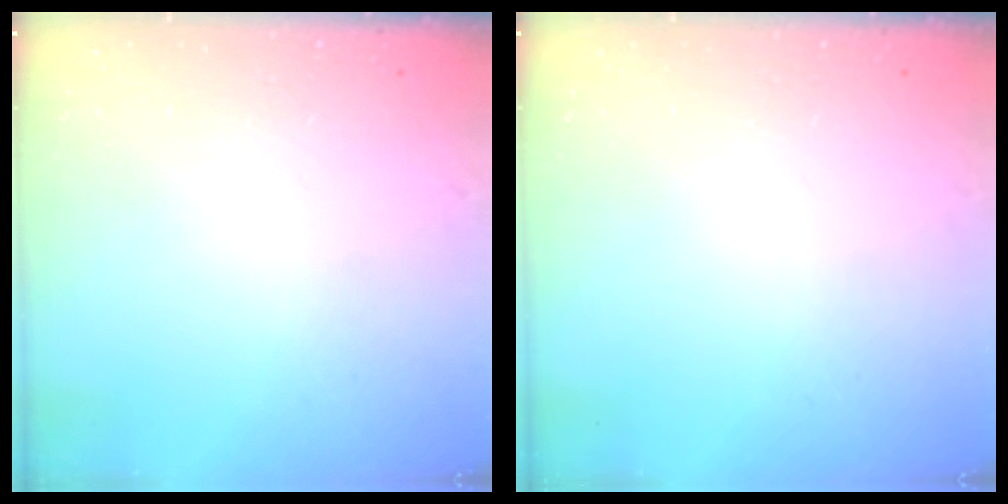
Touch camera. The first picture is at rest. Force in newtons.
{"total": 0.0}